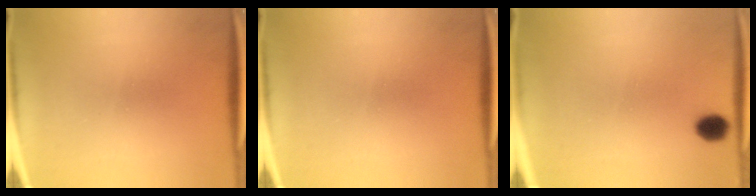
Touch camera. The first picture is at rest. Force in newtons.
{"total": 0.0}
{"total": 2.3}